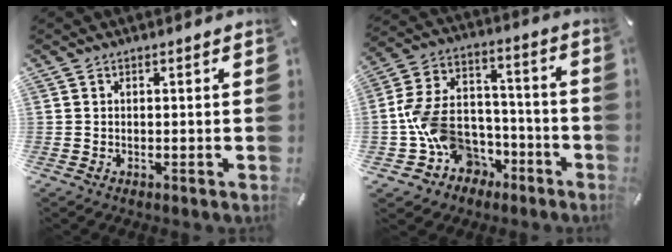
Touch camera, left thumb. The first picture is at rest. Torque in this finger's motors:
{"motor_torque": [0.06, 1.30, 1.20, 0.83, 0.32]}